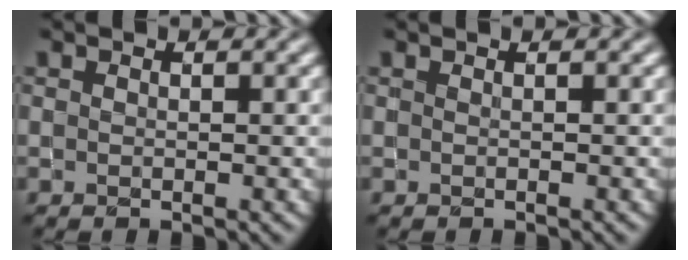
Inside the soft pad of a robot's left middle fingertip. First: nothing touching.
{"total": 0.7, "force": [0.1, 0.1, 0.7], "torque": [-0.011, 0.000, -0.001]}